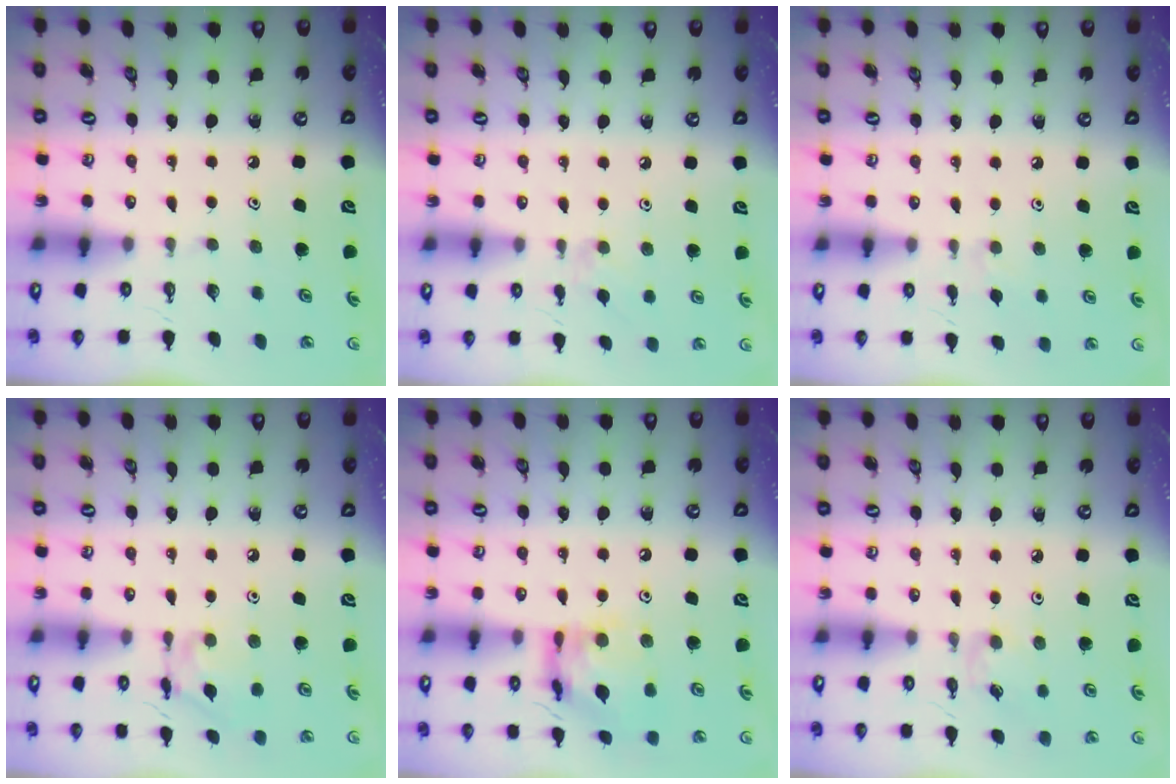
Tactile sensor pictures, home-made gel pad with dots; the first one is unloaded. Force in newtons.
{"total": 4.5, "press": 4.5, "slide": 0.7}
{"total": 5.1, "press": 5.0, "slide": 0.7}
{"total": 10.2, "press": 10.2, "slide": 0.6}
{"total": 12.8, "press": 12.8, "slide": 0.9}
{"total": 2.7, "press": 2.6, "slide": 0.5}